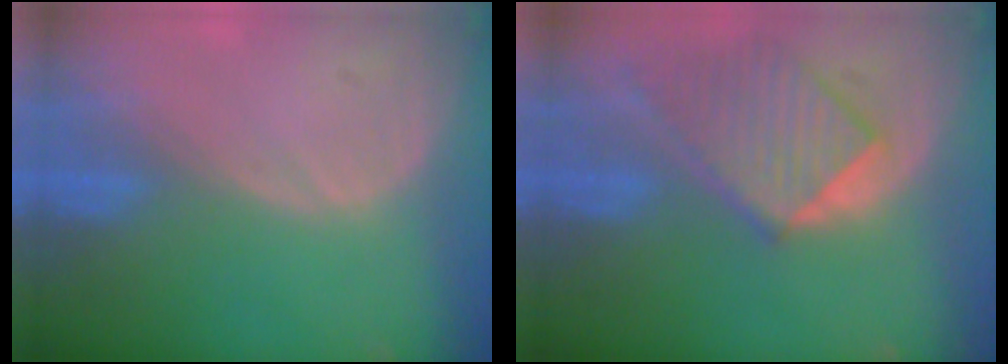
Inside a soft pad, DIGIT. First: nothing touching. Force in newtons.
{"total": 8.5, "press": 7.8, "slide": 3.5}